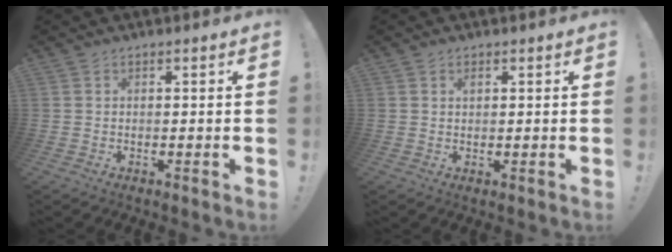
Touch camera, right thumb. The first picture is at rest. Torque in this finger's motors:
{"motor_torque": [-0.04, 0.33, -0.02, -0.03, -0.01]}